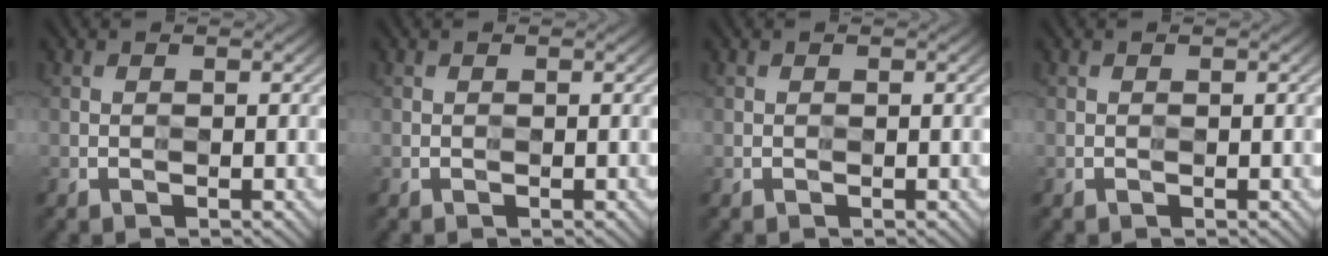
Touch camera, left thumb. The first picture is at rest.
{"total": 0.0}
{"total": 0.0}
{"total": 0.0}